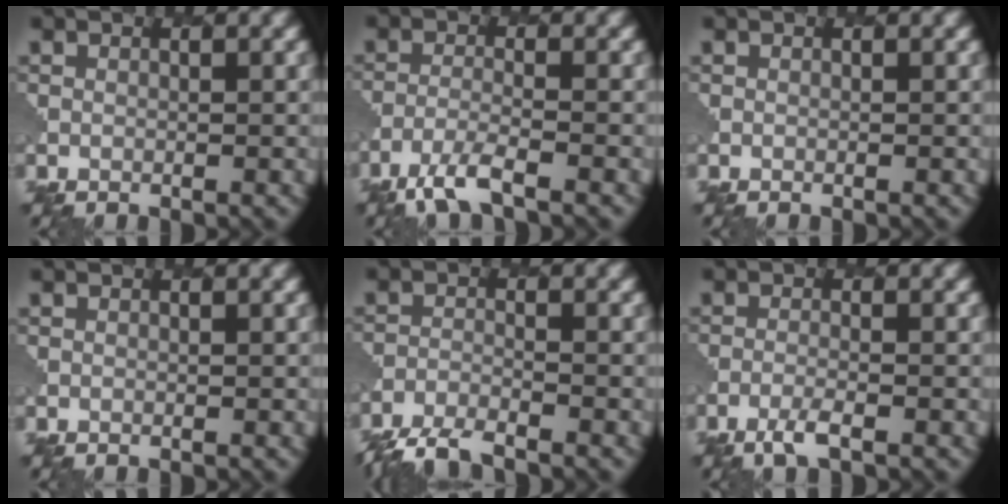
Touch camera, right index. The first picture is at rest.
{"total": 3.5, "force": [-2.8, 0.5, 2.0], "torque": [-0.047, -0.005, -0.064]}
{"total": 0.0}
{"total": 0.0}
{"total": 4.9, "force": [-4.6, 0.7, 1.4], "torque": [-0.034, -0.017, -0.085]}
{"total": 1.8, "force": [-1.4, 0.3, 1.2], "torque": [-0.026, -0.001, -0.036]}